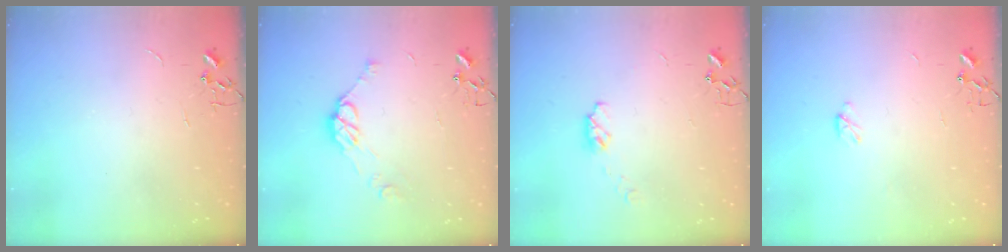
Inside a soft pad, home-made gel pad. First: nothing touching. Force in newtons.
{"total": 9.0, "press": 9.0, "slide": 0.7}
{"total": 4.9, "press": 4.9, "slide": 0.4}
{"total": 2.9, "press": 2.9, "slide": 0.4}